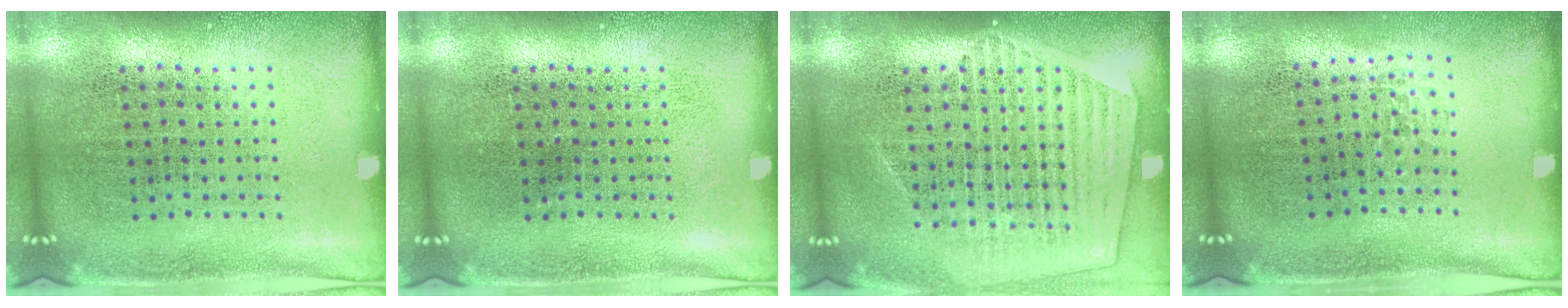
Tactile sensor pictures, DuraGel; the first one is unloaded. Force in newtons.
{"total": 0.0}
{"total": 1.6, "press": 1.4, "slide": 0.6}
{"total": 0.6, "press": 0.5, "slide": 0.5}